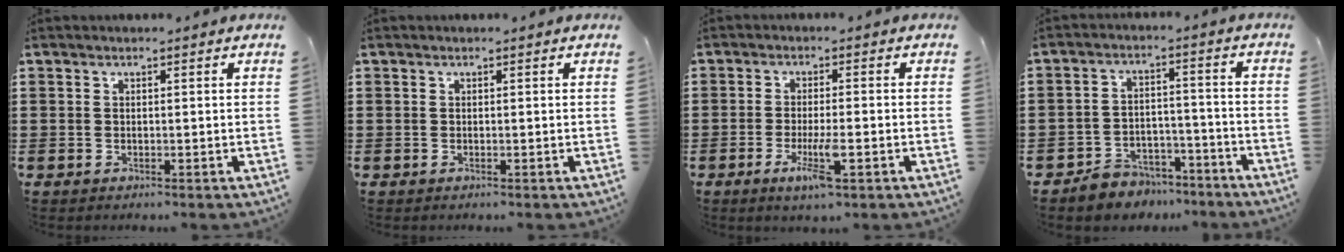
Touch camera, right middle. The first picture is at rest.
{"total": 0.0}
{"total": 5.6, "force": [-2.3, 1.1, 5.0], "torque": [-0.099, -0.011, -0.042]}
{"total": 5.2, "force": [-4.9, 1.6, 0.2], "torque": [-0.003, 0.020, -0.099]}